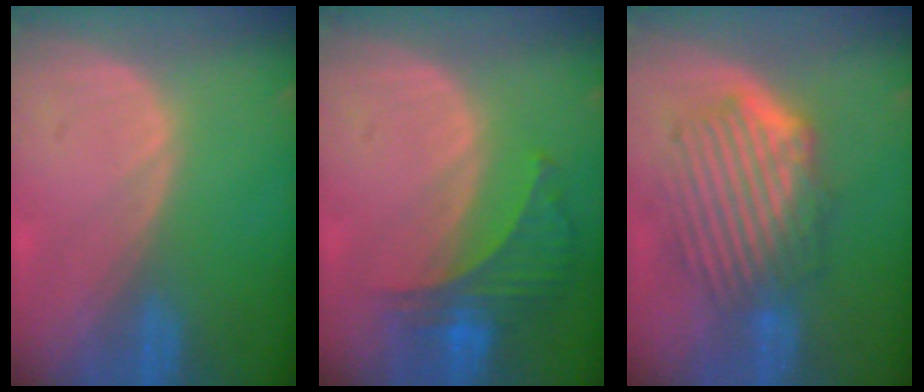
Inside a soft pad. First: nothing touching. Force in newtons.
{"total": 6.3, "press": 5.9, "slide": 2.3}
{"total": 9.6, "press": 8.5, "slide": 4.5}